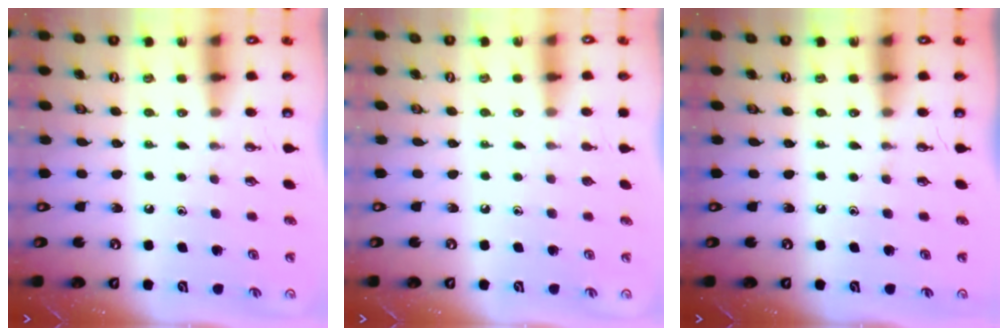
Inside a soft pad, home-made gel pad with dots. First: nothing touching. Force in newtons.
{"total": 0.0}
{"total": 0.0}